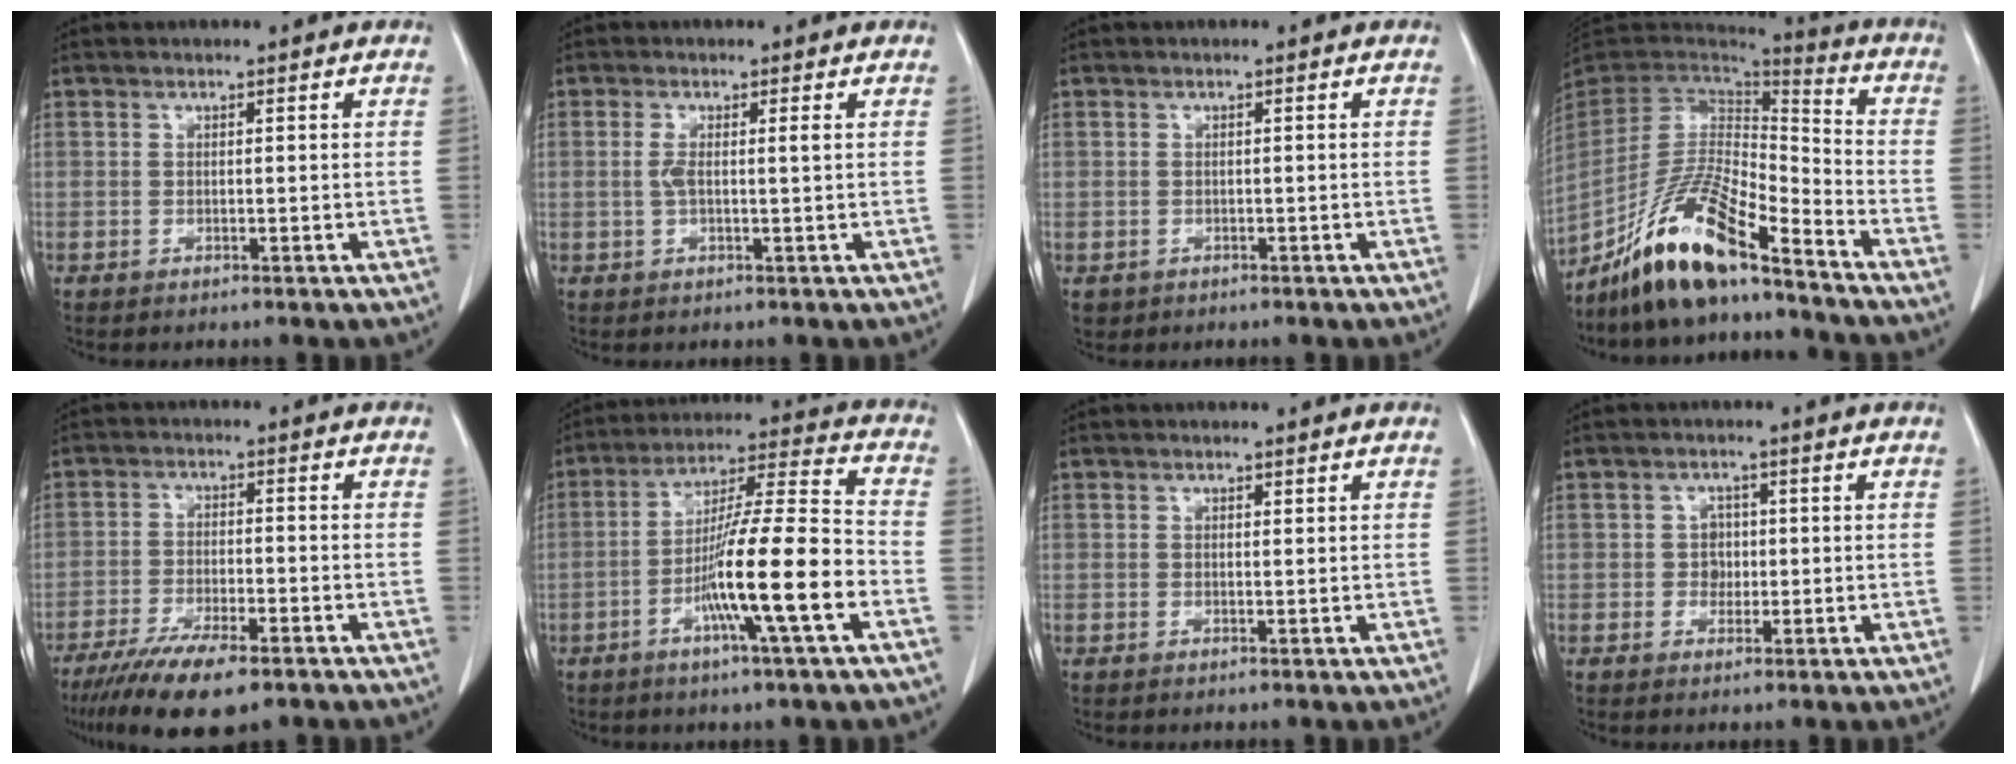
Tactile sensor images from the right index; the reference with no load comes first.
{"total": 2.2, "force": [0.2, 0.1, 2.2], "torque": [-0.050, 0.005, 0.005]}
{"total": 1.5, "force": [-0.5, 1.4, 0.1], "torque": [-0.007, 0.004, -0.001]}
{"total": 15.8, "force": [-11.4, 2.6, 10.6], "torque": [-0.199, -0.003, -0.210]}
{"total": 11.1, "force": [-7.9, 2.3, 7.5], "torque": [-0.124, -0.022, -0.126]}
{"total": 15.1, "force": [-5.2, -0.3, 14.1], "torque": [-0.249, -0.001, -0.094]}
{"total": 0.0}
{"total": 2.2, "force": [-0.1, 2.0, 1.0], "torque": [-0.011, 0.005, -0.001]}